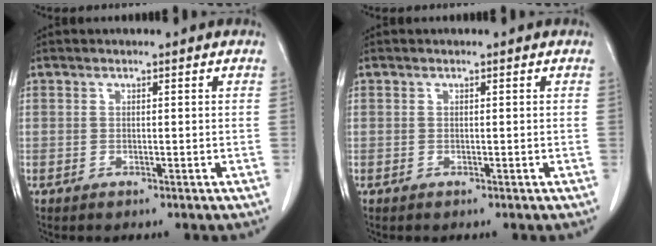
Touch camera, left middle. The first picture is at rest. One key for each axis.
{"total": 0.0}